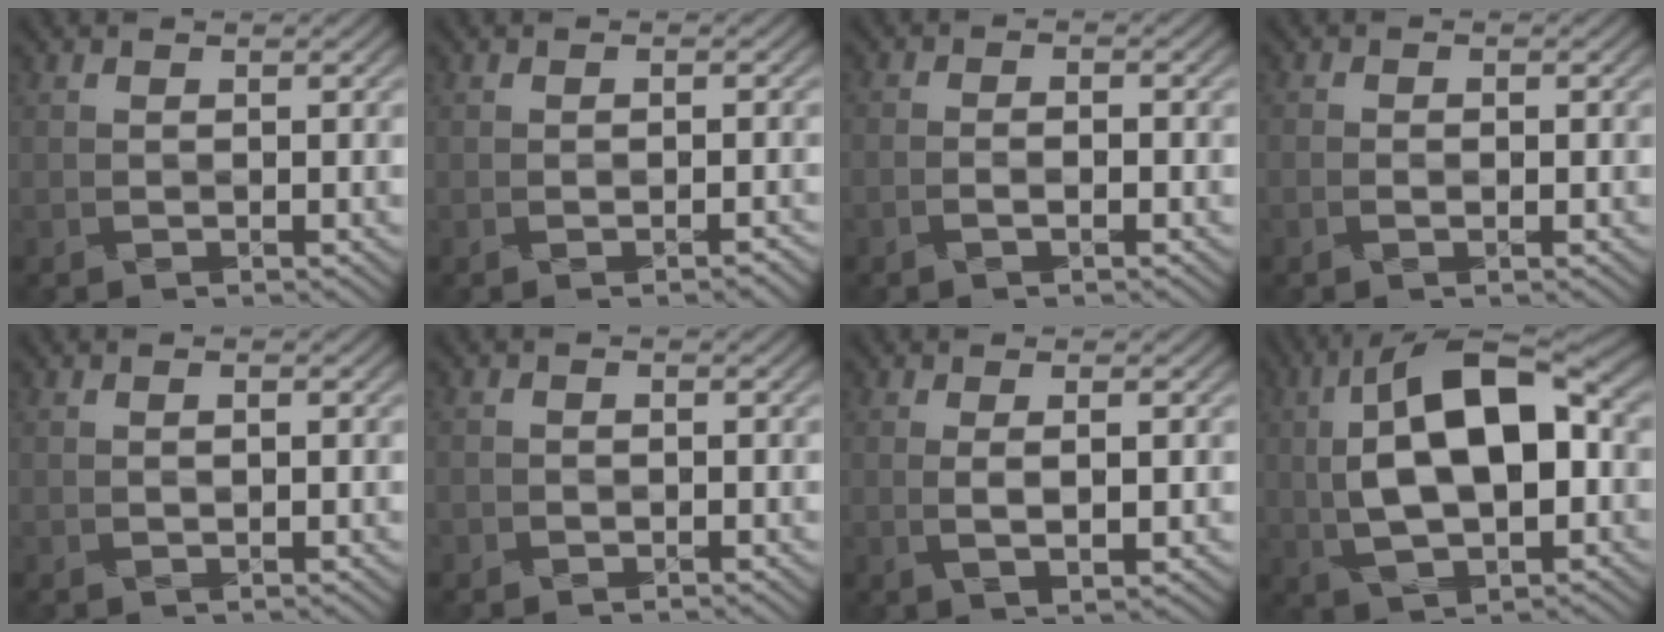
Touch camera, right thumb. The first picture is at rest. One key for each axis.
{"total": 1.3, "fx": -0.8, "fy": 0.2, "fz": 1.0, "tx": -0.016, "ty": 0.004, "tz": -0.015}
{"total": 2.3, "fx": -1.5, "fy": 0.7, "fz": 1.6, "tx": -0.016, "ty": 0.006, "tz": -0.038}
{"total": 1.4, "fx": -0.8, "fy": 0.7, "fz": 0.9, "tx": -0.013, "ty": -0.001, "tz": -0.015}
{"total": 0.7, "fx": -0.2, "fy": 0.2, "fz": 0.7, "tx": -0.014, "ty": 0.003, "tz": -0.003}
{"total": 1.3, "fx": -0.9, "fy": 0.9, "fz": 0.4, "tx": -0.009, "ty": -0.003, "tz": -0.018}
{"total": 2.6, "fx": 0.0, "fy": 0.4, "fz": 2.6, "tx": -0.051, "ty": 0.002, "tz": -0.001}
{"total": 16.2, "fx": 1.1, "fy": 7.9, "fz": 14.0, "tx": -0.248, "ty": 0.020, "tz": 0.001}